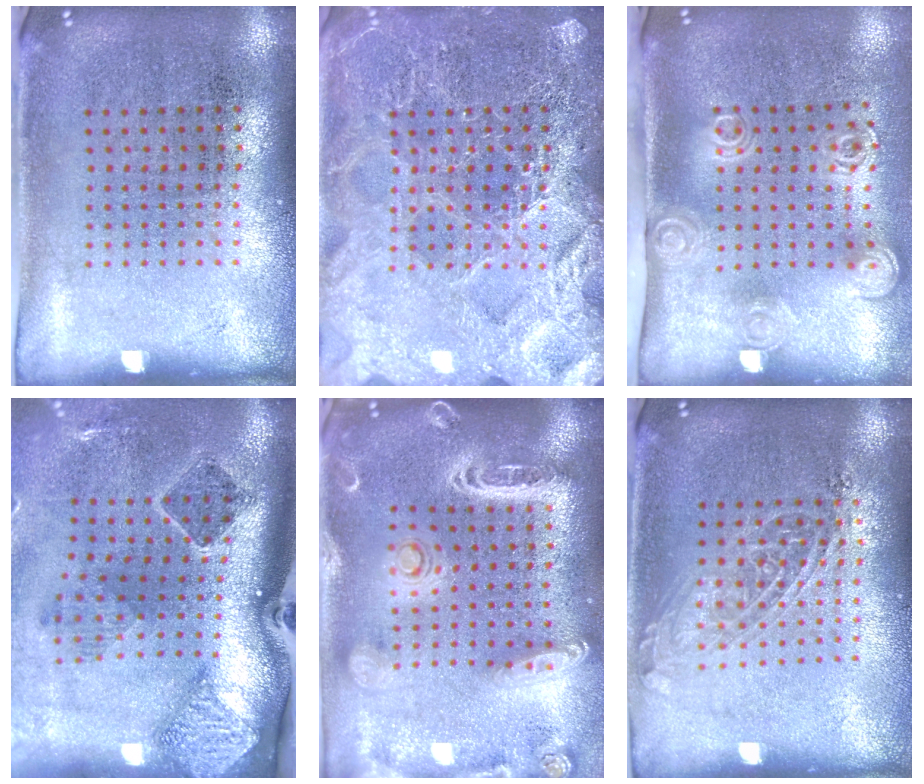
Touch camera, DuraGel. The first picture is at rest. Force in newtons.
{"total": 6.3, "press": 6.3, "slide": 0.9}
{"total": 2.0, "press": 1.4, "slide": 1.4}
{"total": 2.3, "press": 1.7, "slide": 1.5}
{"total": 2.8, "press": 2.5, "slide": 1.4}
{"total": 1.4, "press": 1.2, "slide": 0.7}